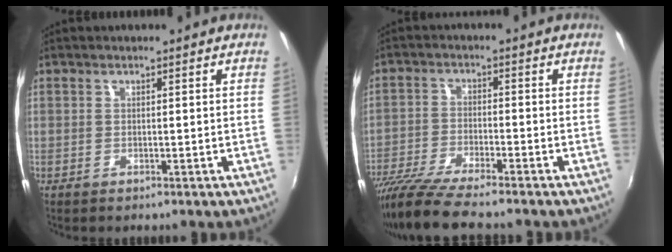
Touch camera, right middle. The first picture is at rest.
{"total": 10.2, "force": [-8.9, 0.4, 5.1], "torque": [-0.117, -0.033, -0.165]}